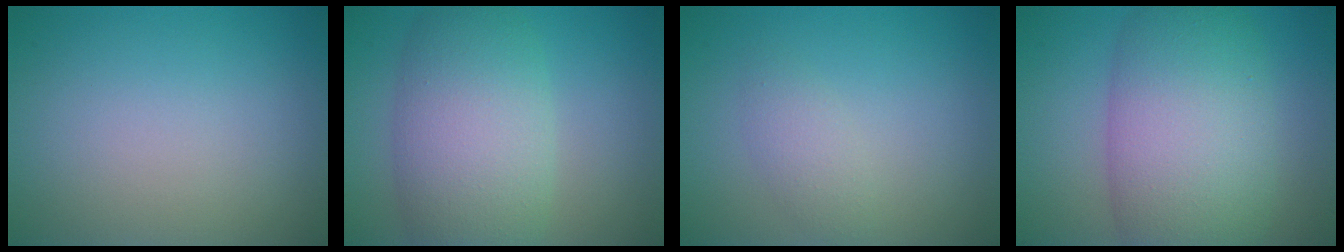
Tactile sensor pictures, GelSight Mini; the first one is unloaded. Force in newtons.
{"total": 8.1, "press": 8.1, "slide": 0.3}
{"total": 1.7, "press": 1.7, "slide": 0.1}
{"total": 10.7, "press": 10.7, "slide": 0.3}